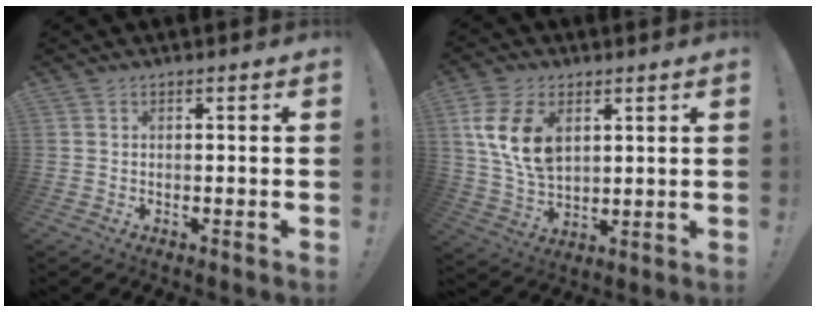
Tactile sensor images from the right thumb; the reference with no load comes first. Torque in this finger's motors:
{"motor_torque": [0.68, 1.58, 0.52, 0.10, 0.18]}